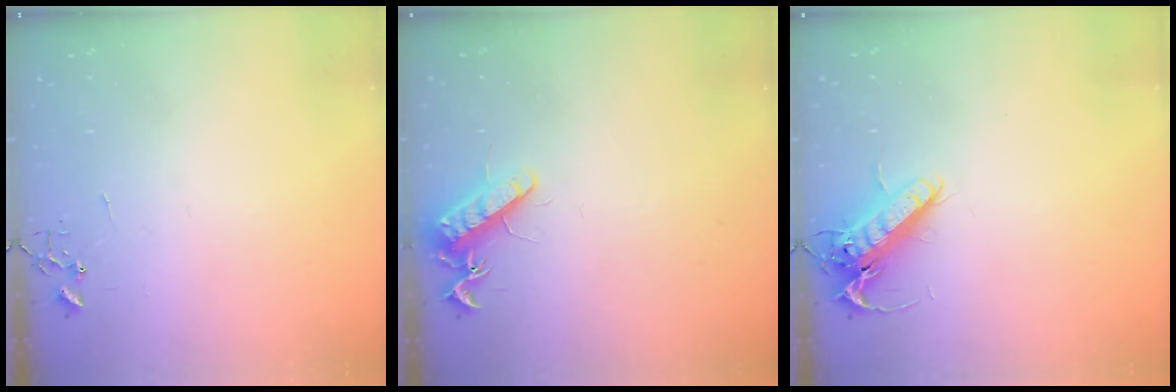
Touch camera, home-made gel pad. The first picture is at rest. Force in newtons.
{"total": 11.9, "press": 11.8, "slide": 1.3}
{"total": 13.3, "press": 13.1, "slide": 2.4}